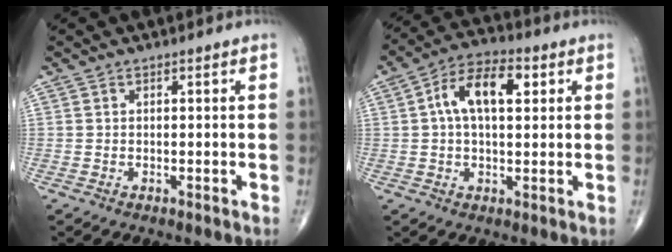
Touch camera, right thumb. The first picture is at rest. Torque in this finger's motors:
{"motor_torque": [-0.53, 0.71, 0.26, 0.11, 0.16]}